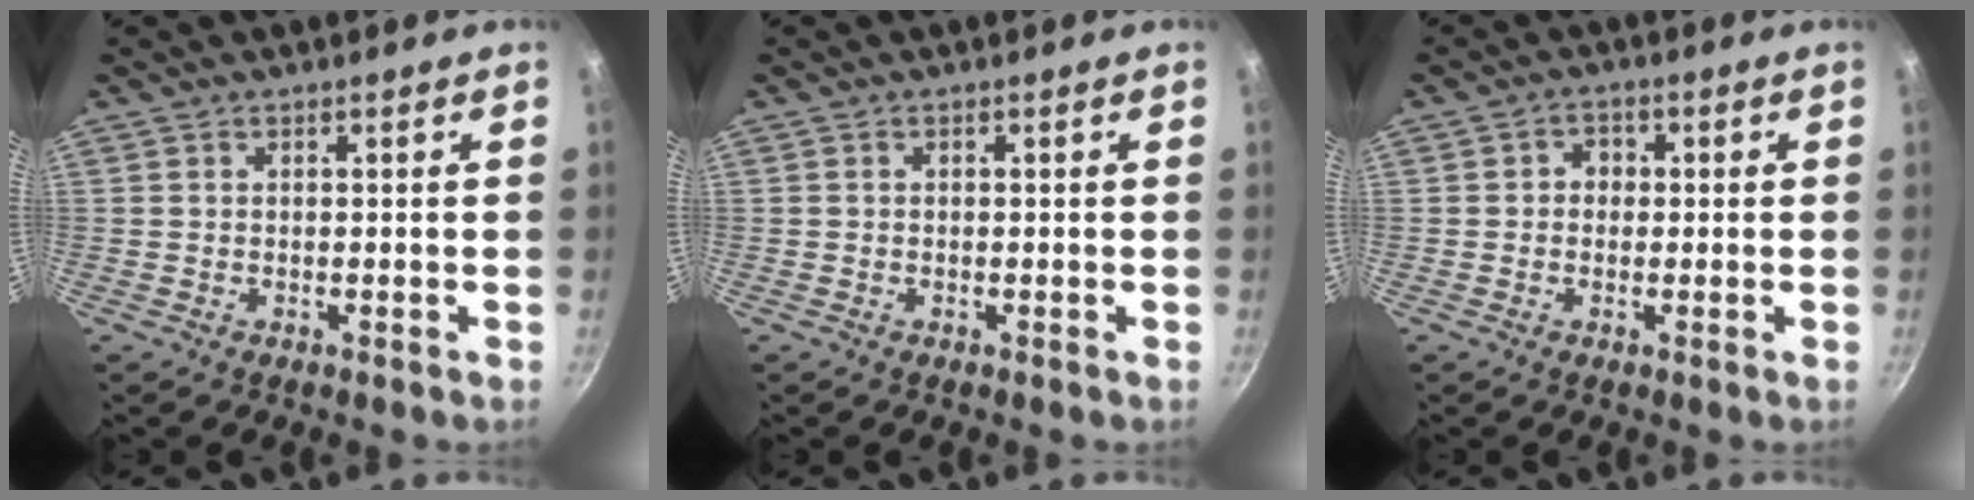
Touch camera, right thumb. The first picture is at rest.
{"total": 0.0}
{"total": 2.9, "force": [0.0, 2.6, 1.3], "torque": [0.000, 0.005, -0.004]}